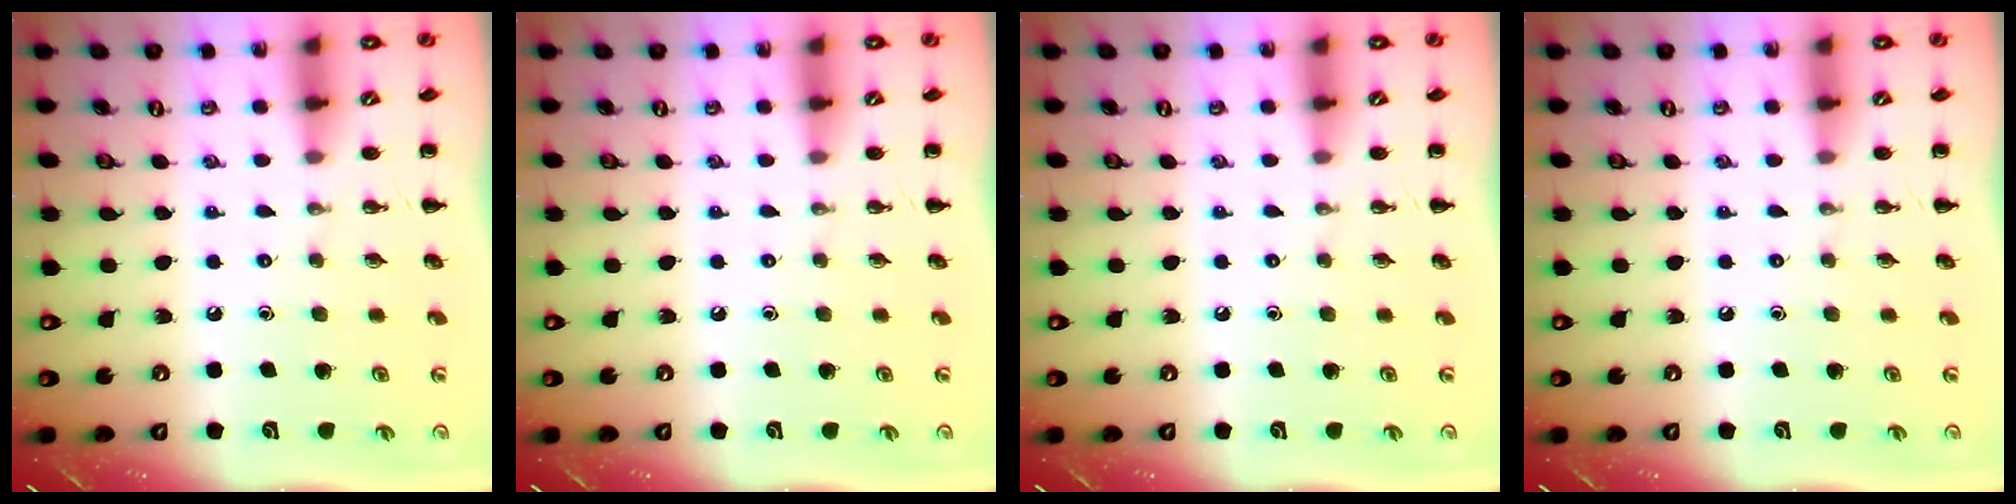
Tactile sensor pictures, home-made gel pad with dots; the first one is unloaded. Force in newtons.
{"total": 0.0}
{"total": 0.0}
{"total": 0.0}